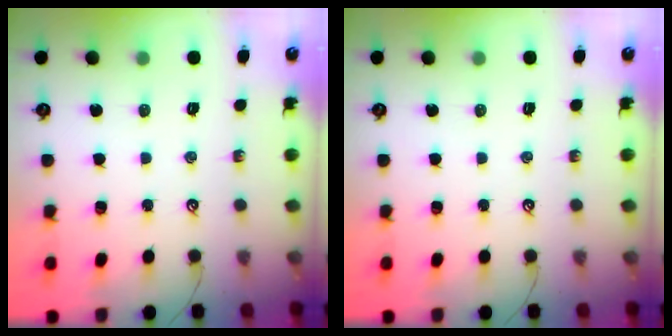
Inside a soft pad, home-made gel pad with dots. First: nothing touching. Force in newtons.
{"total": 0.0}